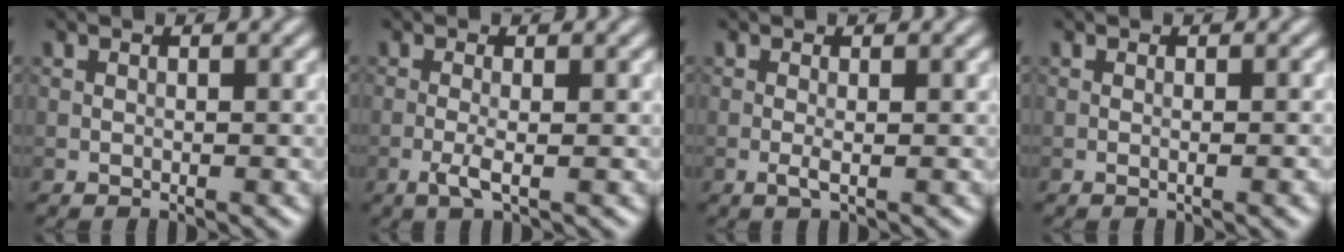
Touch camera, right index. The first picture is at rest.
{"total": 1.9, "force": [-0.7, 0.2, 1.7], "torque": [-0.038, -0.001, -0.017]}
{"total": 1.1, "force": [-0.2, 0.1, 1.1], "torque": [-0.023, -0.001, -0.006]}
{"total": 1.5, "force": [-0.2, 0.4, 1.4], "torque": [-0.015, 0.001, -0.007]}